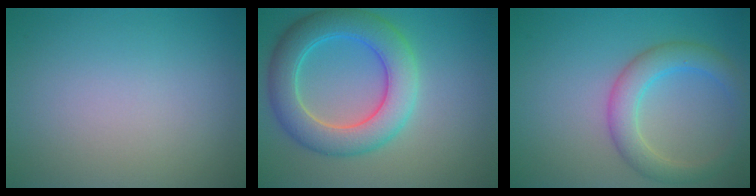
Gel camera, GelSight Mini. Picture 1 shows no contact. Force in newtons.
{"total": 6.9, "press": 6.9, "slide": 0.5}
{"total": 4.0, "press": 4.0, "slide": 0.2}